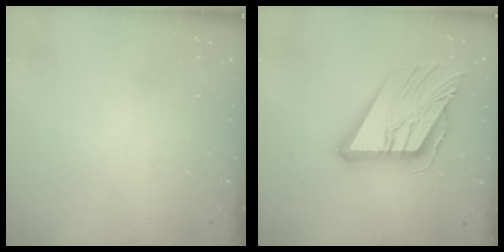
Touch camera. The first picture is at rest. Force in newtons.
{"total": 18.2, "press": 18.1, "slide": 2.0}